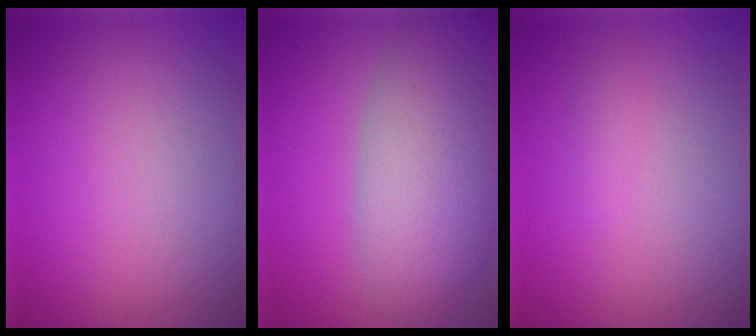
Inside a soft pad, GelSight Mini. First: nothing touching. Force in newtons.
{"total": 9.0, "press": 9.0, "slide": 0.6}
{"total": 0.6, "press": 0.6, "slide": 0.0}